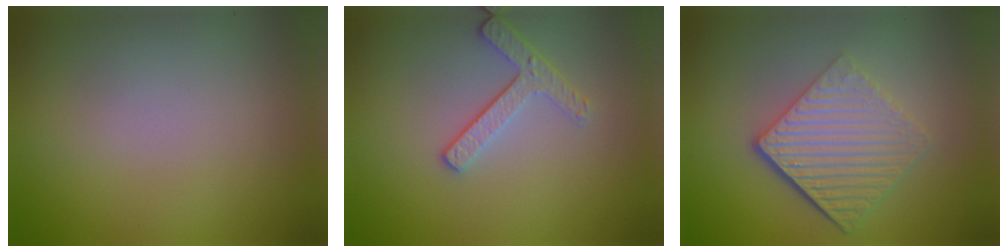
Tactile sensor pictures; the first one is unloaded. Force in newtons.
{"total": 2.6, "press": 2.2, "slide": 1.3}
{"total": 6.4, "press": 4.2, "slide": 4.8}